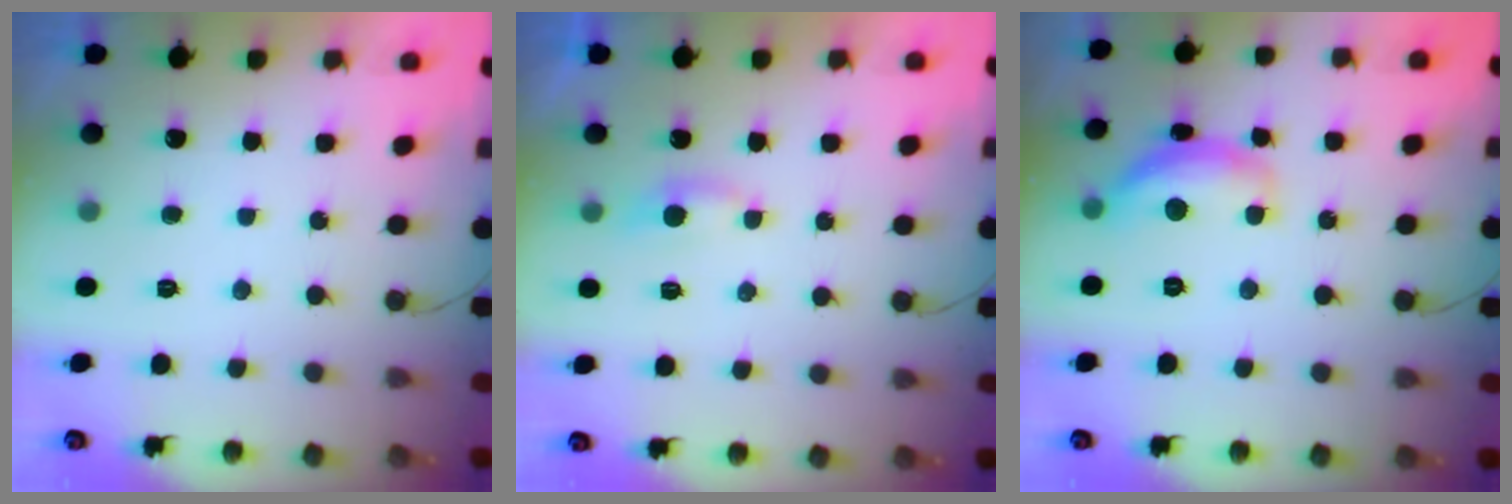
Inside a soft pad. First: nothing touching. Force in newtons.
{"total": 3.4, "press": 3.4, "slide": 0.5}
{"total": 12.2, "press": 12.2, "slide": 0.6}